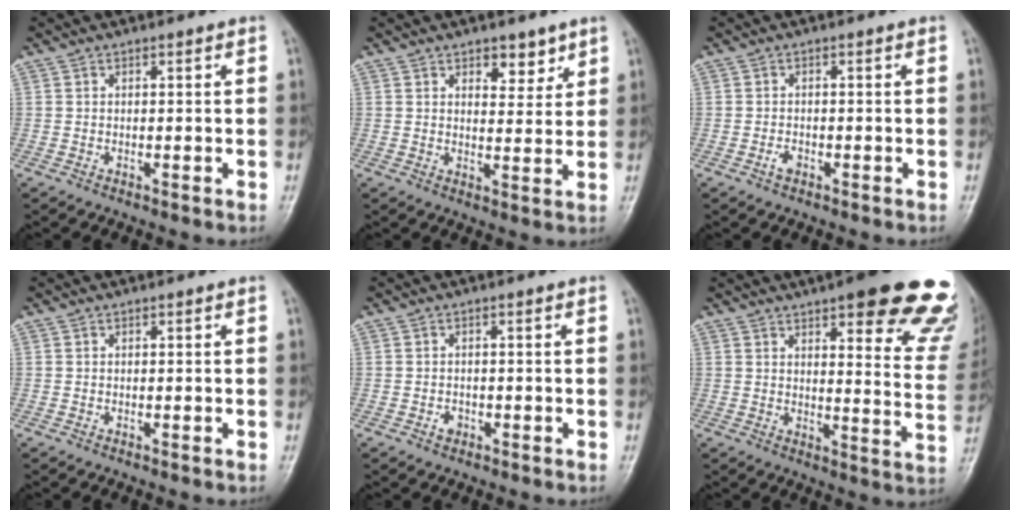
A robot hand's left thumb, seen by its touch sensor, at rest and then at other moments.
{"total": 4.9, "force": [3.3, 2.6, 2.6], "torque": [-0.009, -0.022, 0.048]}
{"total": 1.5, "force": [-0.8, 0.9, 0.9], "torque": [-0.018, 0.004, -0.016]}
{"total": 0.0}
{"total": 1.4, "force": [-0.6, 1.1, 0.6], "torque": [-0.005, 0.005, -0.010]}
{"total": 23.0, "force": [15.3, 5.8, 16.2], "torque": [-0.168, -0.064, 0.176]}